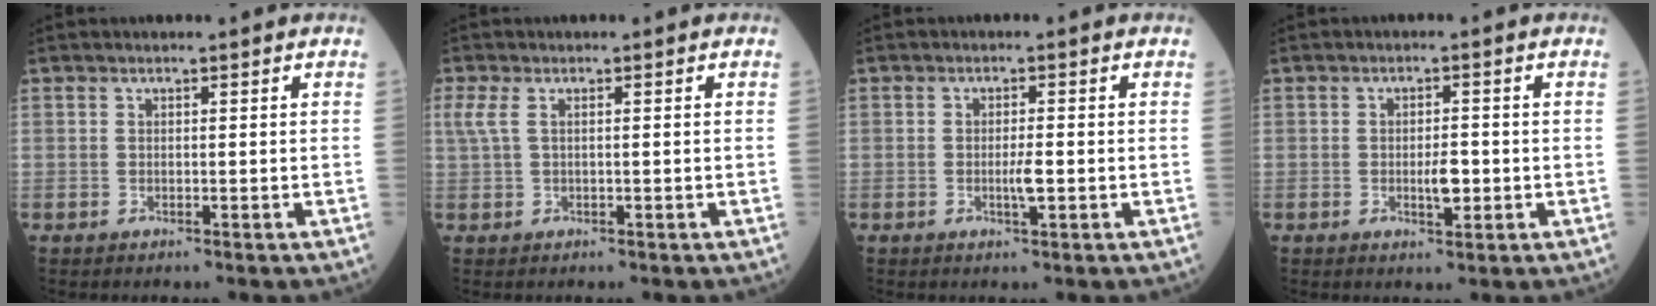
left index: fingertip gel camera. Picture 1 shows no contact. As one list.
[{"total": 2.4, "force": [0.7, 0.8, 2.1], "torque": [-0.065, 0.016, 0.022]}, {"total": 2.1, "force": [-0.7, 0.2, 2.0], "torque": [-0.037, -0.005, -0.013]}, {"total": 3.0, "force": [-0.8, 1.0, 2.7], "torque": [-0.045, -0.003, -0.012]}]